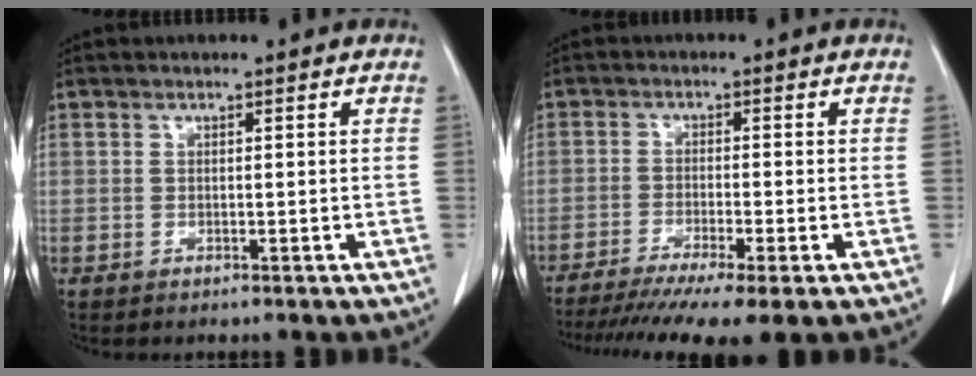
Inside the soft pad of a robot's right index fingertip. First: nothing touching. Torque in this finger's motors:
{"motor_torque": [1.33, -0.81, 0.33, 0.14]}